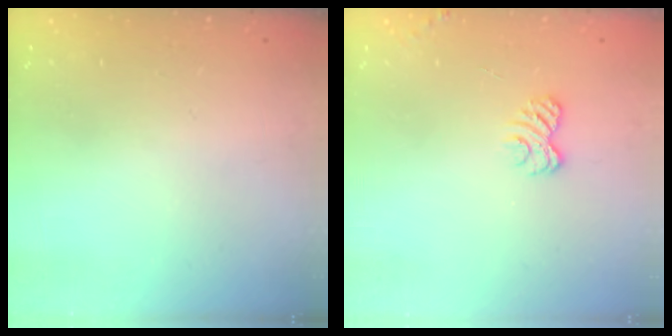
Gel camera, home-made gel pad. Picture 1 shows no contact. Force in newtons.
{"total": 2.8, "press": 2.5, "slide": 1.3}